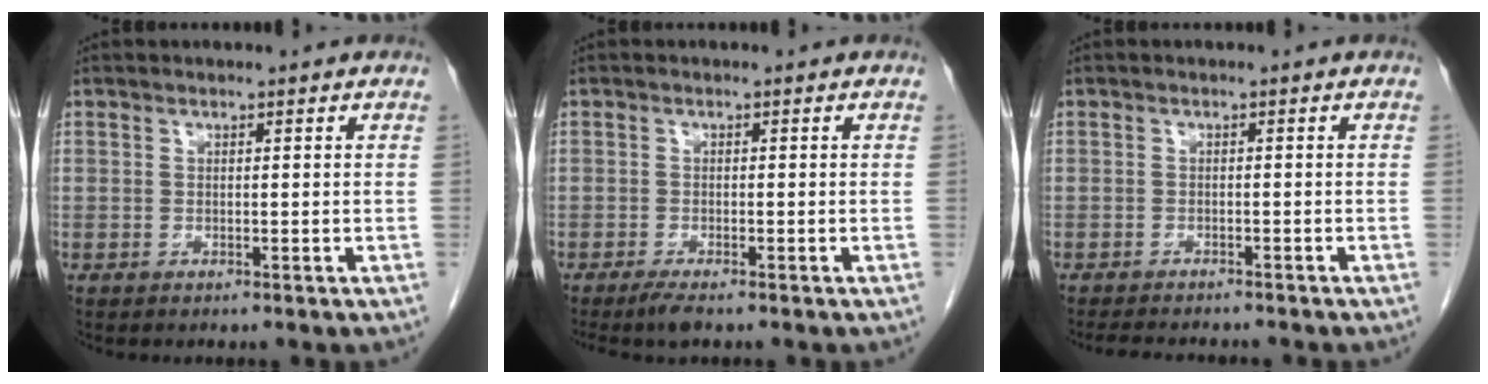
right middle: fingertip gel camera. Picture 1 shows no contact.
{"total": 2.6, "force": [-2.0, 0.3, 1.6], "torque": [-0.034, -0.007, -0.036]}
{"total": 7.1, "force": [-6.5, 1.2, 2.7], "torque": [-0.036, -0.006, -0.090]}